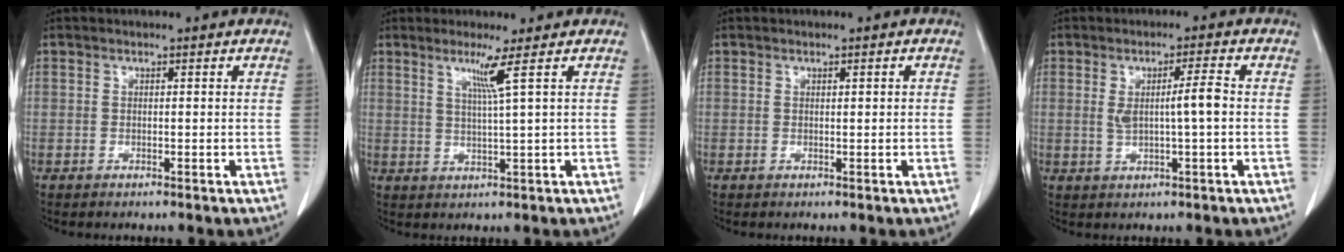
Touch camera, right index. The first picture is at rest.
{"total": 3.8, "force": [1.8, -1.6, 2.9], "torque": [-0.059, -0.011, 0.042]}
{"total": 0.5, "force": [0.1, 0.0, 0.5], "torque": [-0.009, 0.000, 0.003]}
{"total": 4.7, "force": [0.3, 0.1, 4.7], "torque": [-0.081, 0.001, 0.008]}